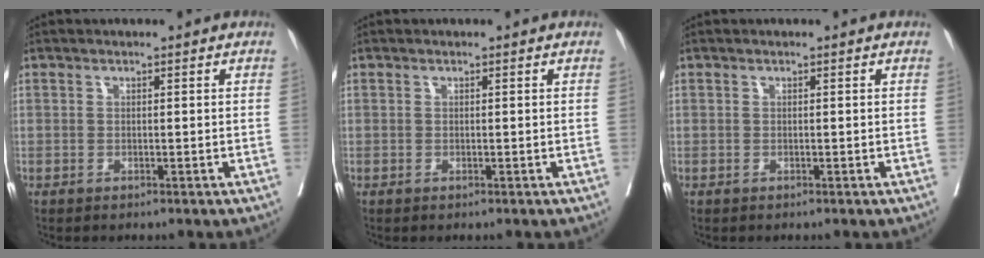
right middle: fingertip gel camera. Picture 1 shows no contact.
{"total": 0.0}
{"total": 0.0}